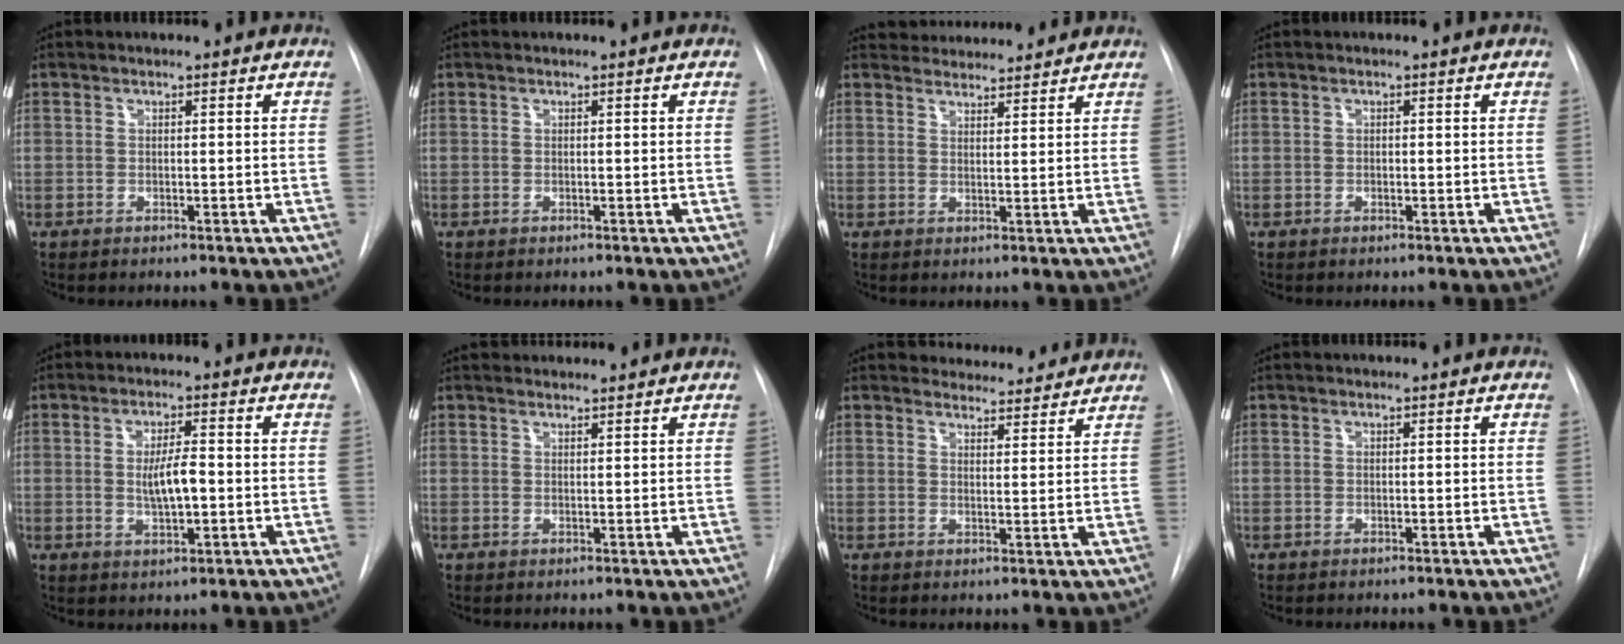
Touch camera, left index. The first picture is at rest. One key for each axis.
{"total": 0.0}
{"total": 7.1, "fx": 6.8, "fy": 1.6, "fz": 1.0, "tx": -0.011, "ty": 0.019, "tz": 0.089}
{"total": 0.6, "fx": -0.5, "fy": 0.3, "fz": 0.2, "tx": -0.001, "ty": -0.003, "tz": -0.010}
{"total": 5.1, "fx": -0.6, "fy": 1.4, "fz": 4.8, "tx": -0.088, "ty": -0.004, "tz": -0.009}
{"total": 5.1, "fx": 4.9, "fy": 0.8, "fz": 1.2, "tx": -0.012, "ty": 0.030, "tz": 0.059}
{"total": 7.1, "fx": 6.8, "fy": 2.0, "fz": 0.5, "tx": 0.006, "ty": -0.003, "tz": 0.072}
{"total": 0.0}